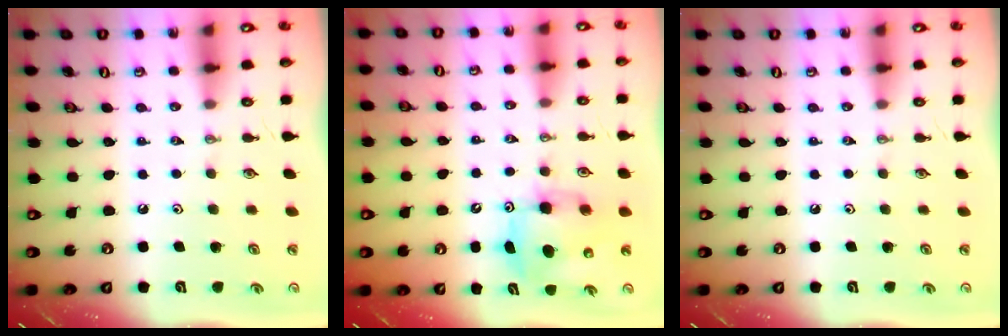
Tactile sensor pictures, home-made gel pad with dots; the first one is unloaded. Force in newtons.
{"total": 7.1, "press": 6.8, "slide": 1.9}
{"total": 0.0}